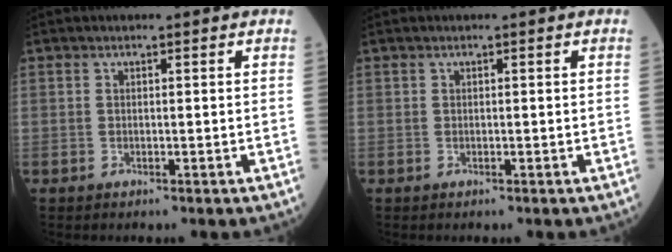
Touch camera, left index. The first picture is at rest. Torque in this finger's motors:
{"motor_torque": [0.11, 0.00, 0.01, 0.01]}